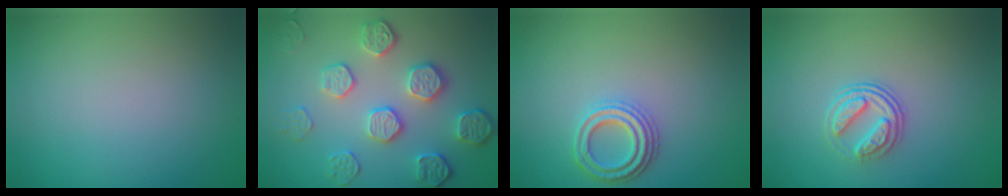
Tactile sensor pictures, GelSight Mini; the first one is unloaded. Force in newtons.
{"total": 5.1, "press": 4.1, "slide": 3.0}
{"total": 3.0, "press": 2.7, "slide": 1.1}
{"total": 2.5, "press": 1.9, "slide": 1.6}